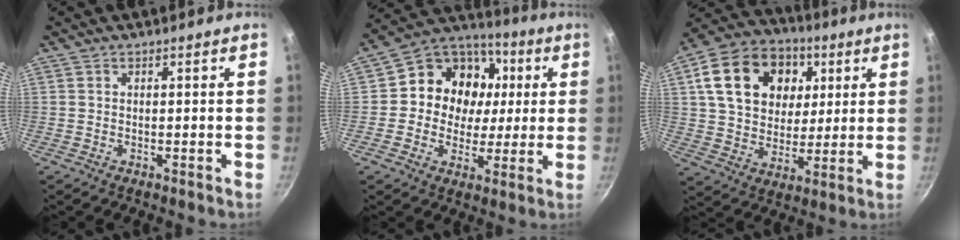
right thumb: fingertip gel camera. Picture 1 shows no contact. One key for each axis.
{"total": 15.9, "fx": 2.0, "fy": 14.0, "fz": 7.4, "tx": -0.092, "ty": 0.017, "tz": 0.017}
{"total": 20.3, "fx": 6.1, "fy": 15.4, "fz": 11.8, "tx": -0.183, "ty": 0.006, "tz": 0.099}